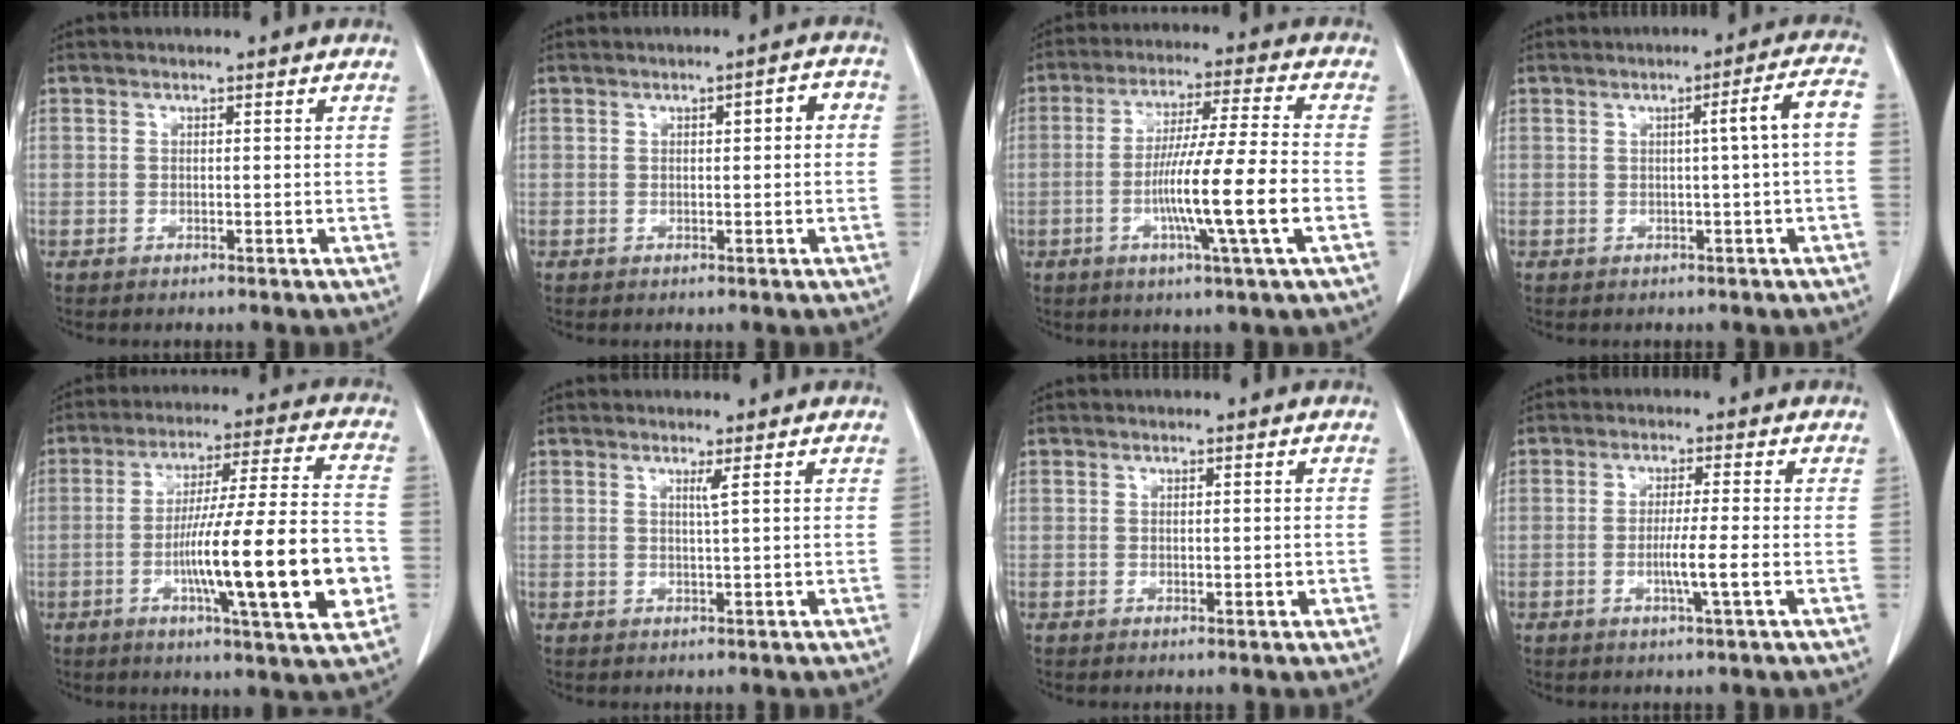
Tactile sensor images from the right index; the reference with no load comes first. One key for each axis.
{"total": 2.9, "fx": 0.2, "fy": 0.8, "fz": 2.7, "tx": -0.035, "ty": 0.015, "tz": 0.000}
{"total": 12.9, "fx": -3.4, "fy": -1.1, "fz": 12.4, "tx": -0.223, "ty": -0.006, "tz": -0.063}
{"total": 5.0, "fx": -0.1, "fy": -0.8, "fz": 4.9, "tx": -0.064, "ty": 0.009, "tz": -0.001}
{"total": 19.3, "fx": -4.6, "fy": 0.7, "fz": 18.7, "tx": -0.278, "ty": 0.003, "tz": -0.068}
{"total": 1.1, "fx": 0.5, "fy": -0.5, "fz": 0.9, "tx": -0.025, "ty": -0.008, "tz": 0.012}
{"total": 0.9, "fx": -0.1, "fy": 0.3, "fz": 0.8, "tx": -0.012, "ty": -0.001, "tz": 0.004}
{"total": 4.3, "fx": -1.1, "fy": -0.7, "fz": 4.1, "tx": -0.073, "ty": -0.007, "tz": -0.019}